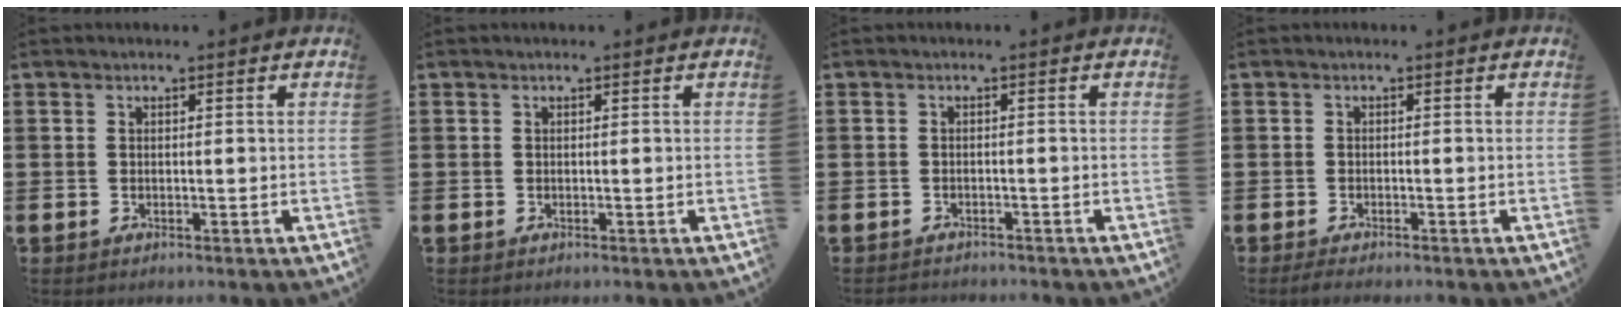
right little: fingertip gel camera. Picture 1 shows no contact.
{"total": 0.0}
{"total": 0.8, "force": [-0.8, 0.0, -0.1], "torque": [0.000, 0.002, -0.018]}
{"total": 1.0, "force": [-0.7, 0.2, 0.7], "torque": [-0.012, -0.001, -0.015]}